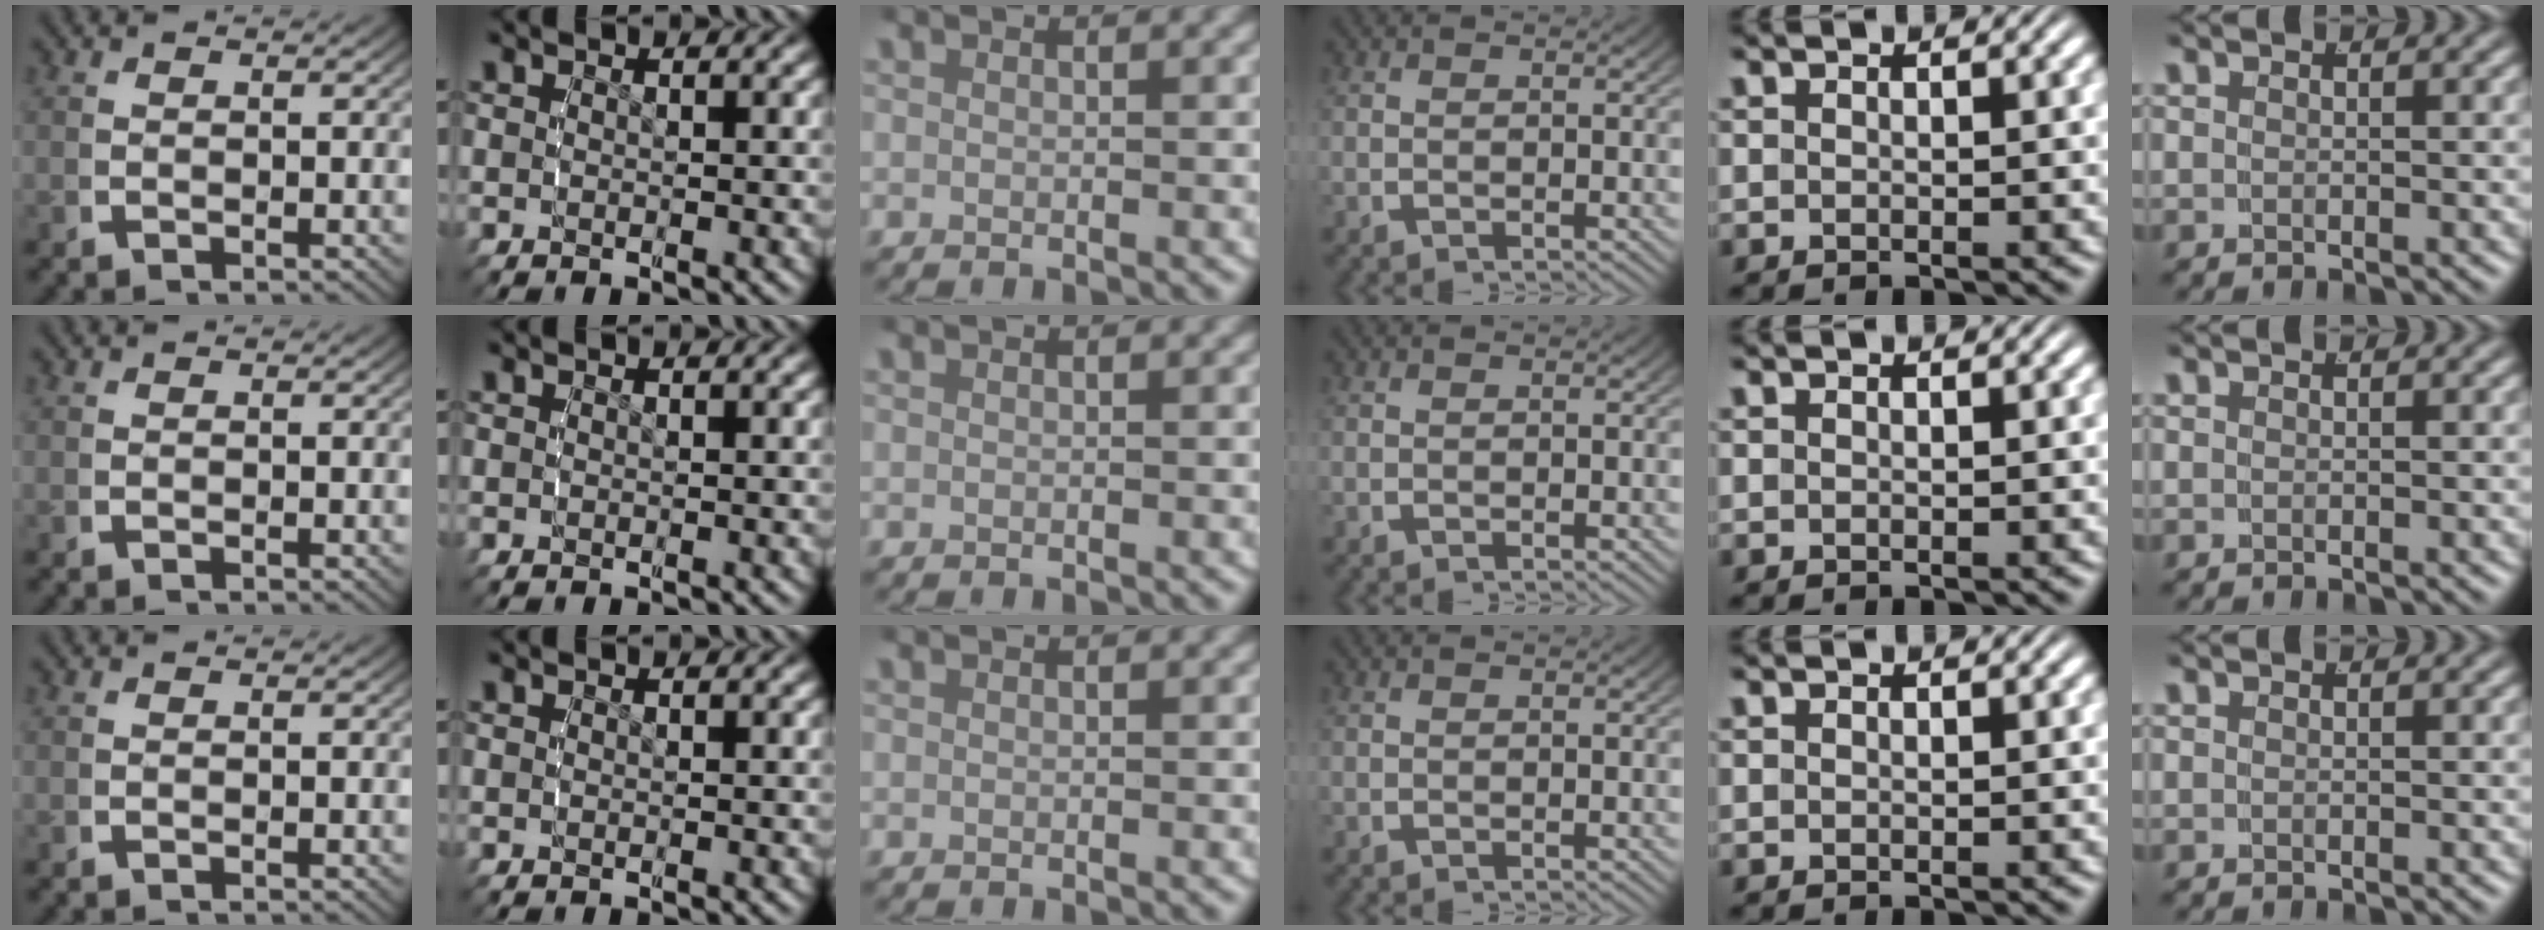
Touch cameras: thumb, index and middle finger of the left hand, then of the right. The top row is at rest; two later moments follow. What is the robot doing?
{"motion": "reach", "object": "paper"}